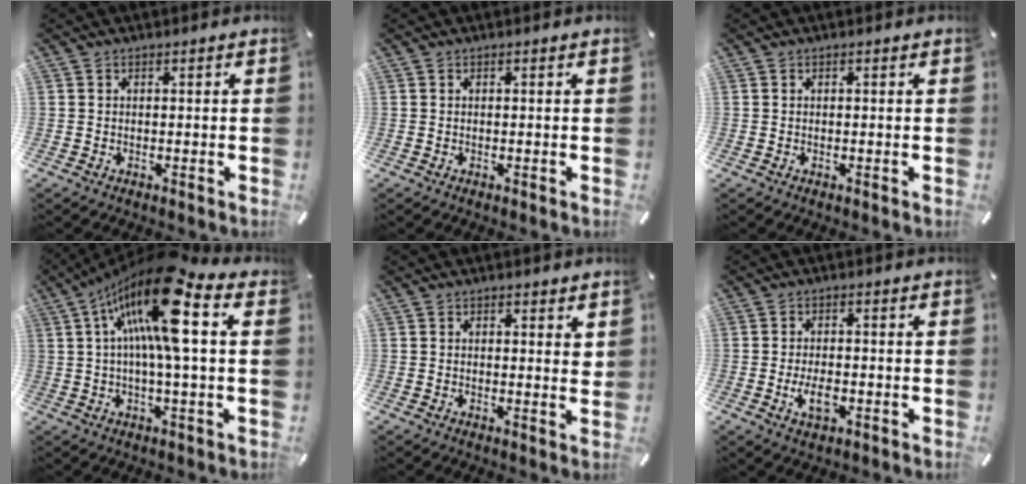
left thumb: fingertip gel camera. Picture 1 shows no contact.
{"total": 0.0}
{"total": 0.0}
{"total": 20.5, "force": [6.2, 5.5, 18.8], "torque": [-0.341, -0.028, 0.087]}
{"total": 1.7, "force": [1.2, 0.9, 0.9], "torque": [-0.002, -0.005, 0.019]}
{"total": 4.9, "force": [-1.3, 2.5, 4.0], "torque": [-0.087, 0.000, -0.024]}